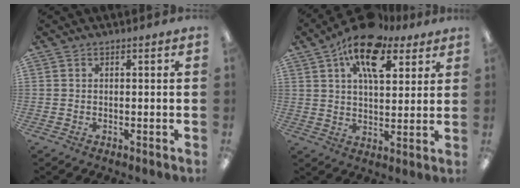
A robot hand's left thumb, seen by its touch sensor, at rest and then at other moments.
{"total": 15.7, "force": [9.0, 7.8, 10.2], "torque": [-0.159, -0.031, 0.153]}